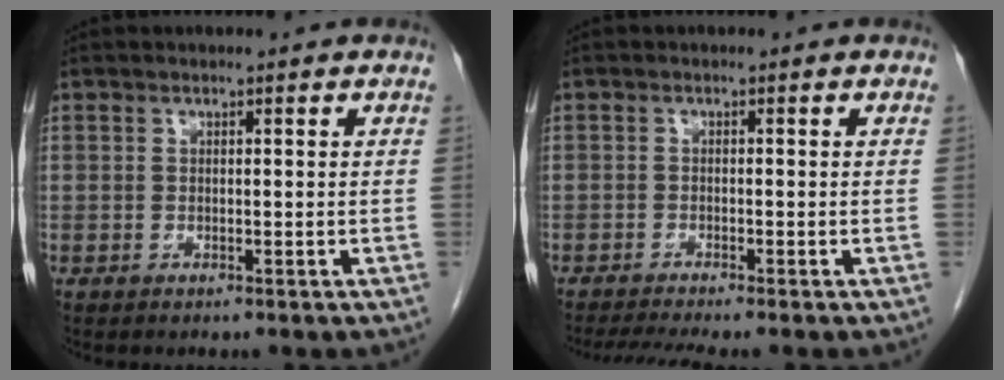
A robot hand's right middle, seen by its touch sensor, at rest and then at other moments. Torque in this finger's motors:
{"motor_torque": [0.51, -0.42, 0.03, 0.00]}